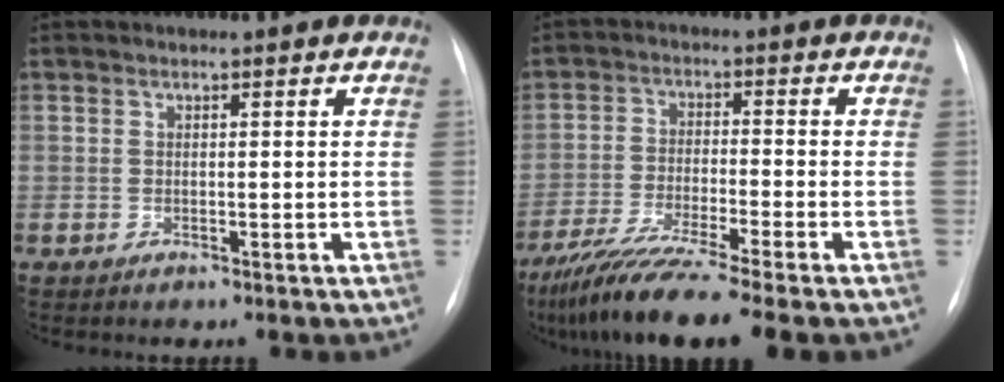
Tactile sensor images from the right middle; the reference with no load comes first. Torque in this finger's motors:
{"motor_torque": [1.12, -1.02, 0.29, 0.08]}